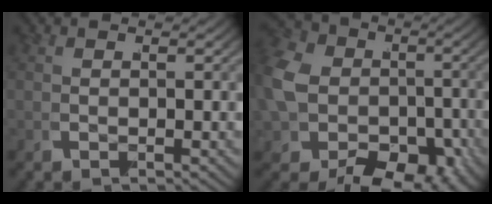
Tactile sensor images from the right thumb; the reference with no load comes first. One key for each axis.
{"total": 12.9, "fx": -2.1, "fy": 10.5, "fz": 7.2, "tx": -0.171, "ty": -0.062, "tz": -0.015}